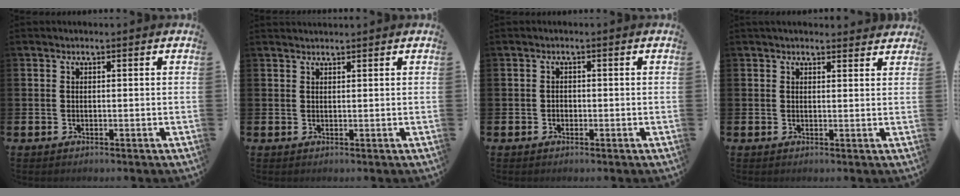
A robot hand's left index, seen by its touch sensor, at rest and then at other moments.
{"total": 1.0, "force": [1.0, 0.1, 0.1], "torque": [0.002, -0.001, 0.018]}
{"total": 0.9, "force": [-0.3, 0.8, 0.2], "torque": [-0.002, 0.002, -0.009]}
{"total": 1.9, "force": [1.9, 0.4, 0.2], "torque": [0.001, -0.007, 0.033]}